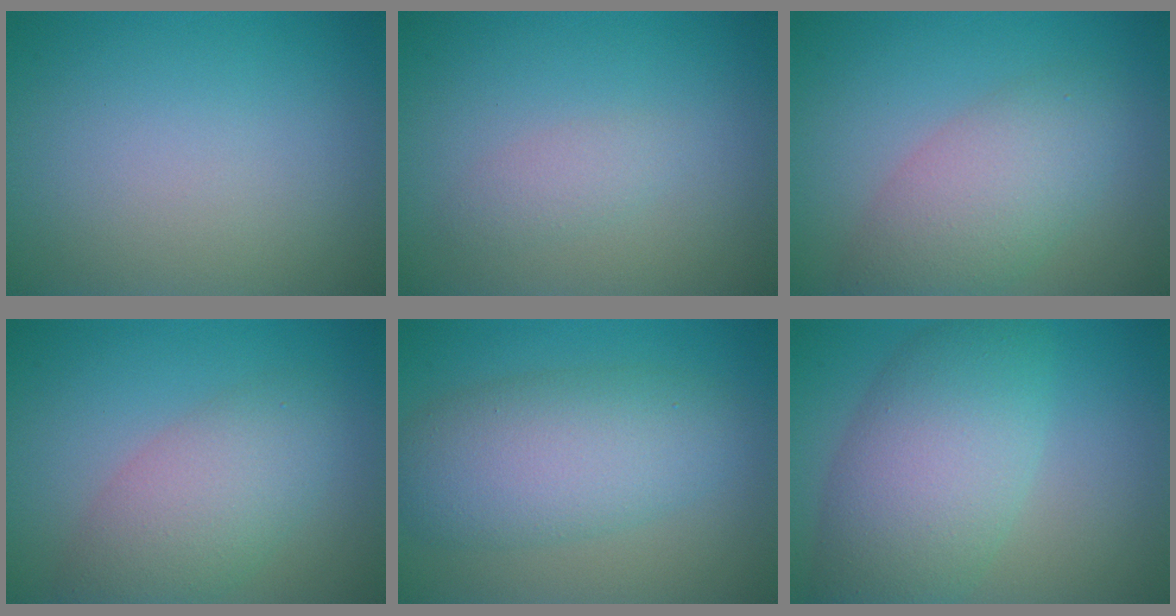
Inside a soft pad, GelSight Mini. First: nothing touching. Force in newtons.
{"total": 1.3, "press": 1.3, "slide": 0.1}
{"total": 5.2, "press": 5.2, "slide": 0.3}
{"total": 5.2, "press": 5.2, "slide": 0.3}
{"total": 6.9, "press": 6.9, "slide": 0.1}
{"total": 8.1, "press": 8.1, "slide": 0.3}